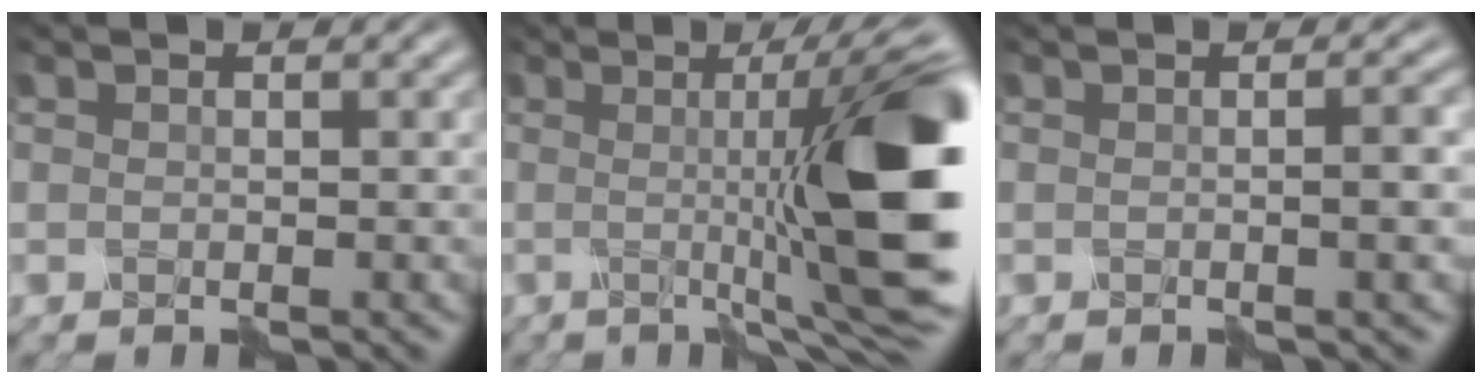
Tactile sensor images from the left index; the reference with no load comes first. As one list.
[{"total": 14.3, "force": [0.0, 3.1, 14.0], "torque": [-0.153, -0.005, 0.004]}, {"total": 2.9, "force": [-0.1, 0.9, 2.8], "torque": [-0.022, 0.005, -0.005]}]